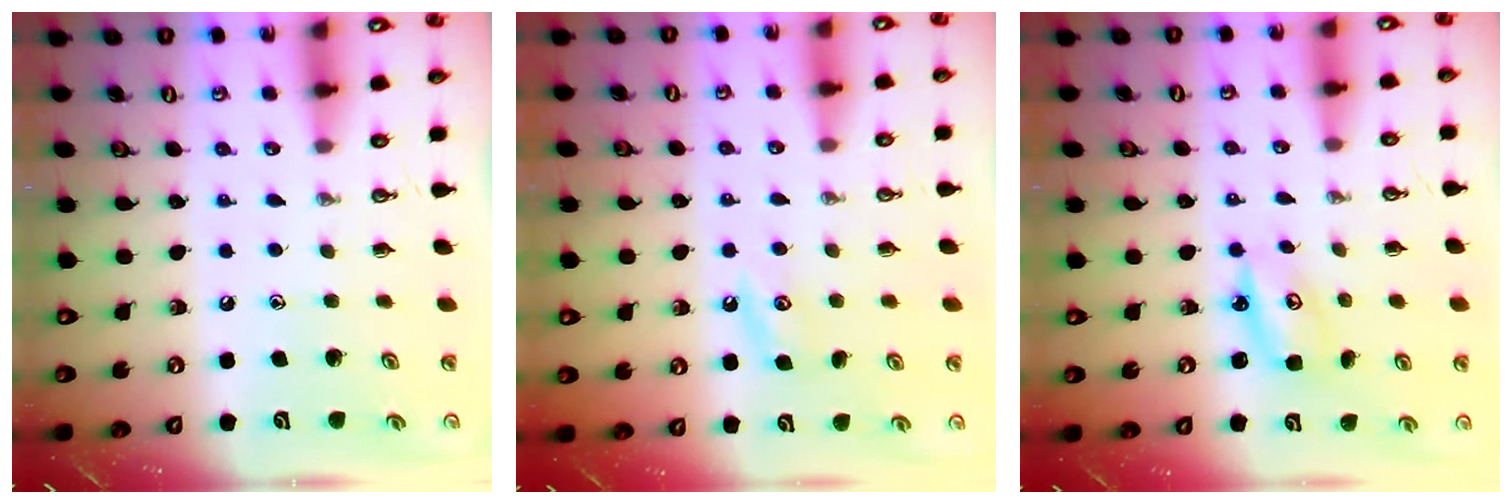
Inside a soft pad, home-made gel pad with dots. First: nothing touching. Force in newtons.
{"total": 5.7, "press": 5.7, "slide": 0.4}
{"total": 3.6, "press": 3.6, "slide": 0.2}